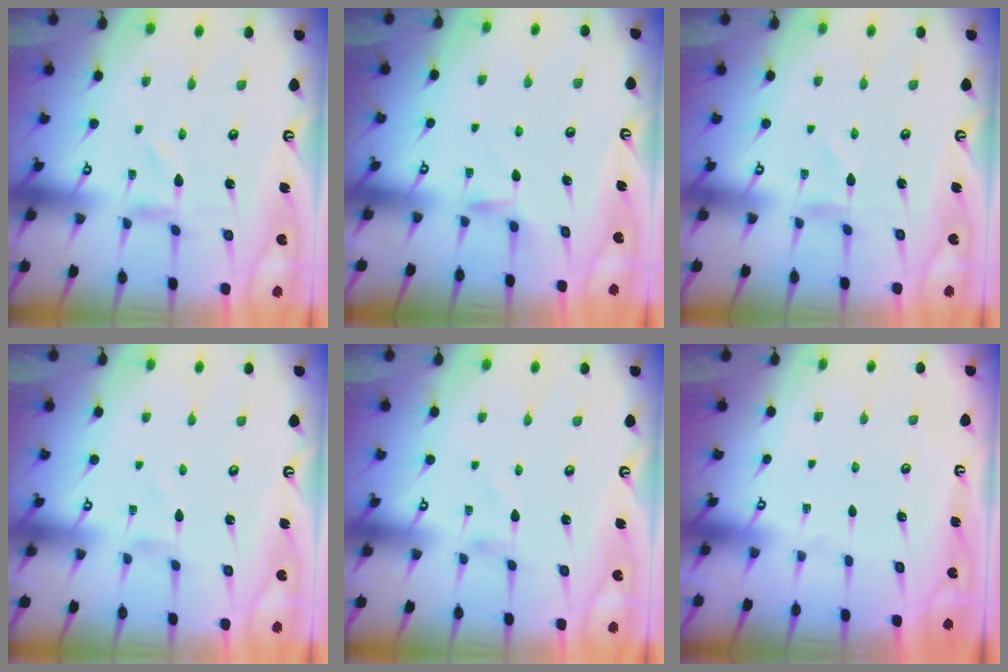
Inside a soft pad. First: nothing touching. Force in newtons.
{"total": 3.9, "press": 3.8, "slide": 0.5}
{"total": 0.0}
{"total": 1.5, "press": 1.5, "slide": 0.1}
{"total": 1.3, "press": 1.3, "slide": 0.1}
{"total": 0.0}